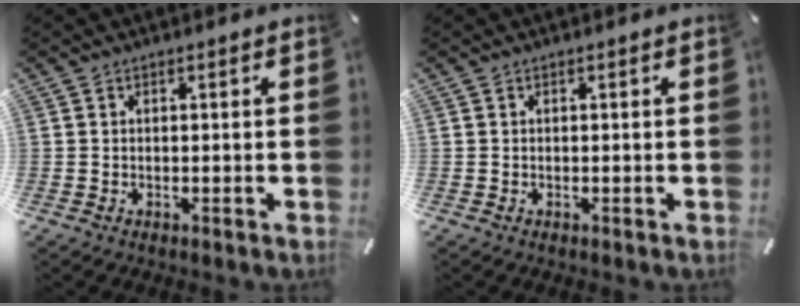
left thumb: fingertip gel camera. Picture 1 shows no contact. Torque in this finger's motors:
{"motor_torque": [0.00, 0.00, 0.00, 0.00, 0.00]}